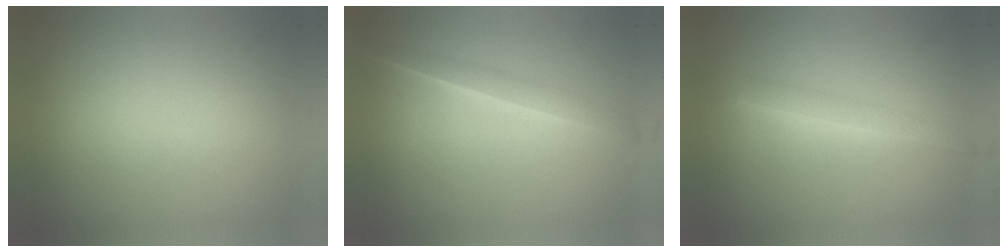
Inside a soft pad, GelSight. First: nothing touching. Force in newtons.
{"total": 1.5}
{"total": 2.4}